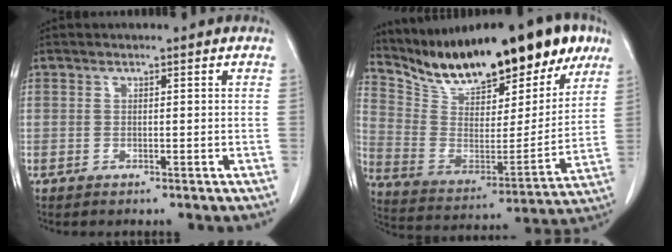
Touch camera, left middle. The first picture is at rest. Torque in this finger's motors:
{"motor_torque": [1.56, -0.58, 0.34, 0.15]}